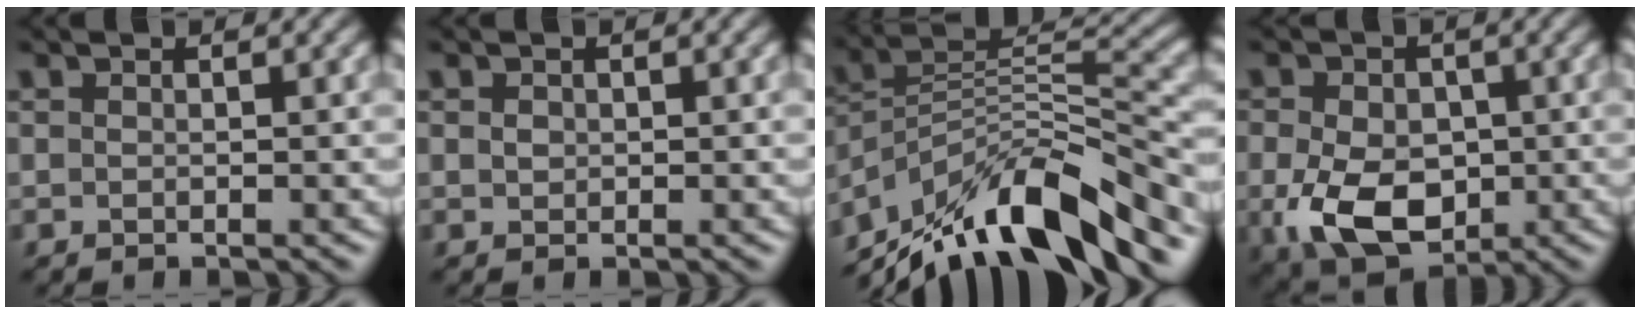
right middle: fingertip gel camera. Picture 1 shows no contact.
{"total": 0.6, "force": [0.1, 0.5, 0.3], "torque": [-0.007, 0.000, 0.002]}
{"total": 12.0, "force": [-8.9, 3.6, 7.2], "torque": [-0.122, 0.017, -0.167]}
{"total": 8.1, "force": [-1.6, 5.5, 5.7], "torque": [-0.118, -0.016, -0.030]}